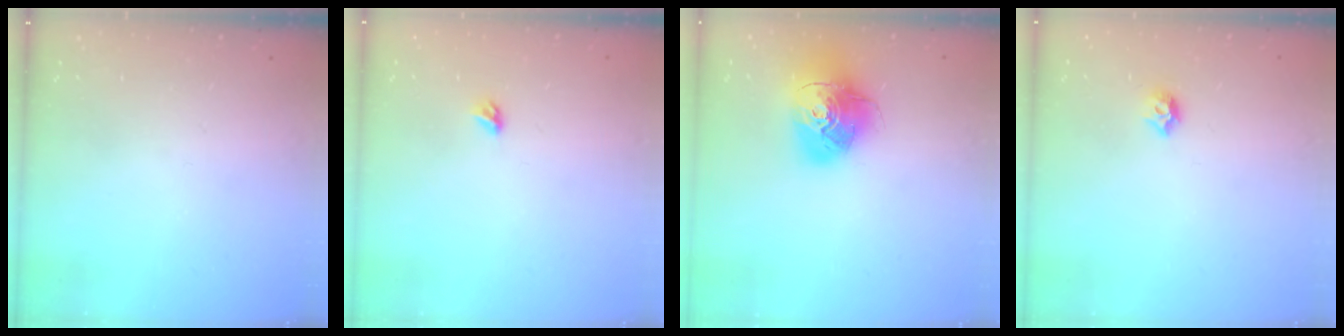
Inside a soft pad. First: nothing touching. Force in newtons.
{"total": 3.5, "press": 3.4, "slide": 0.7}
{"total": 17.5, "press": 17.4, "slide": 2.0}
{"total": 5.5, "press": 5.4, "slide": 0.9}